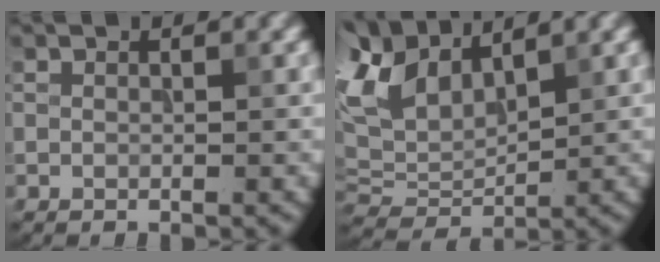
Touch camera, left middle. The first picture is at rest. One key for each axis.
{"total": 6.8, "fx": 4.2, "fy": 3.7, "fz": 4.0, "tx": -0.094, "ty": 0.022, "tz": 0.080}